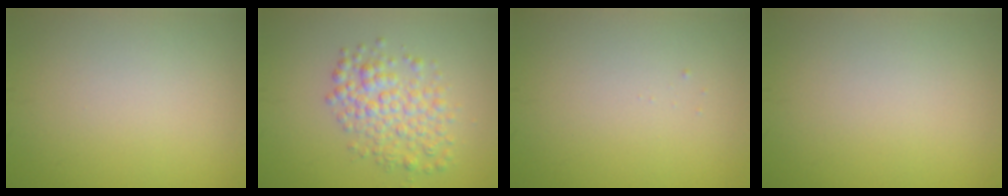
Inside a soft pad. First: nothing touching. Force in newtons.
{"total": 3.9, "press": 3.9, "slide": 0.2}
{"total": 0.0}
{"total": 0.0}